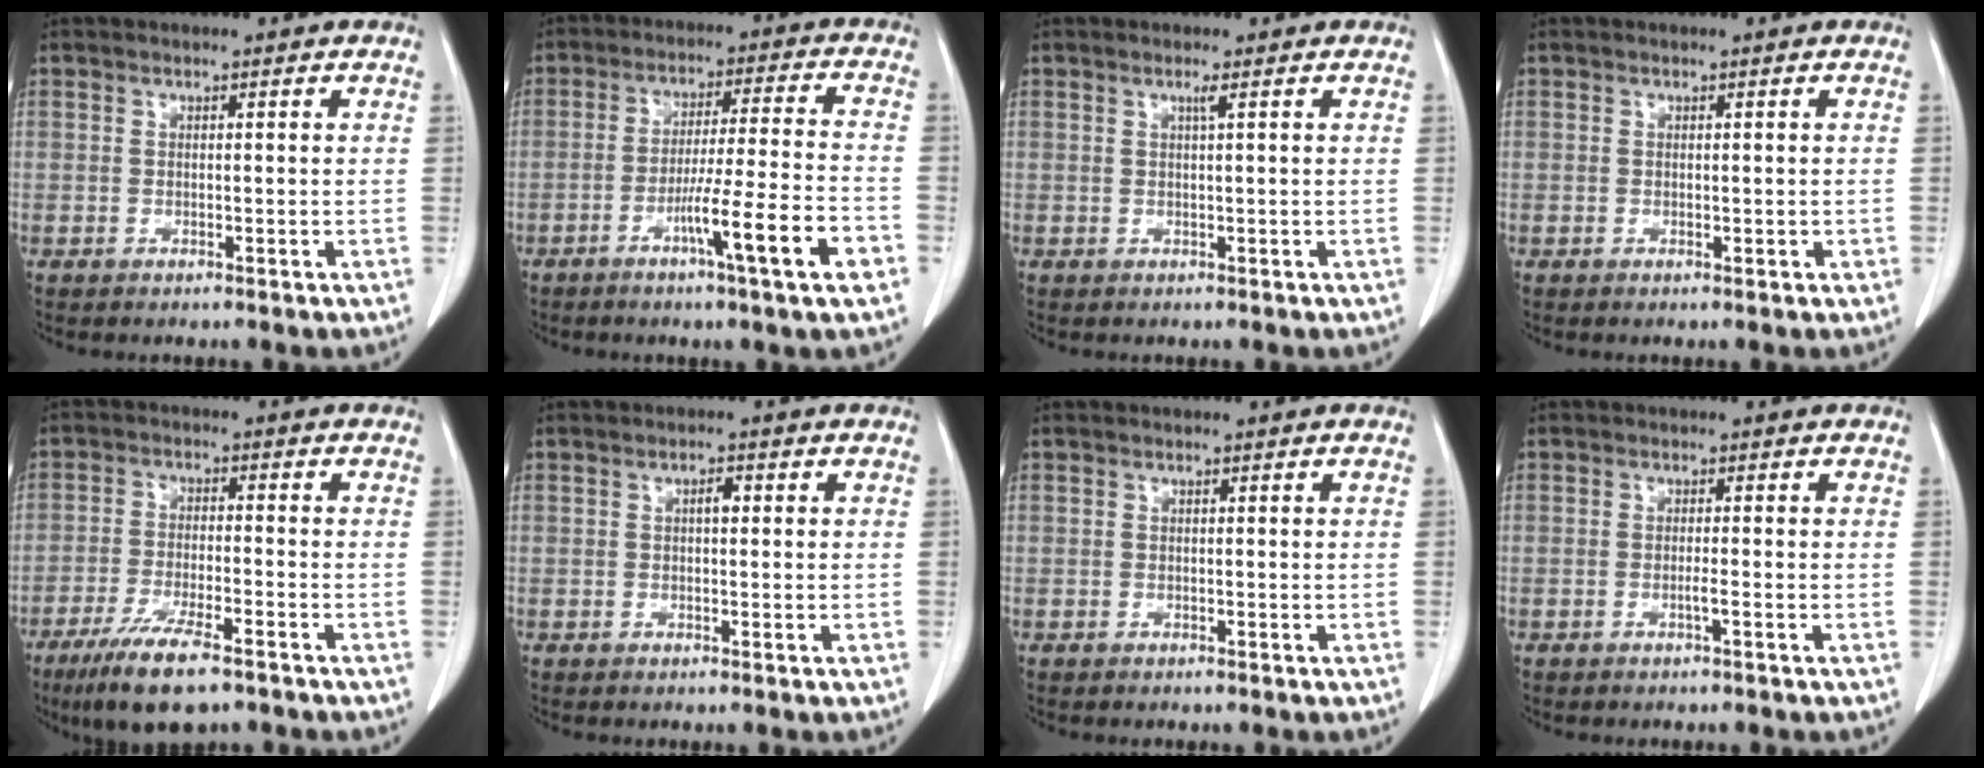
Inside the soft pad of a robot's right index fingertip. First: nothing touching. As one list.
[{"total": 11.7, "force": [-5.3, -0.8, 10.4], "torque": [-0.167, -0.008, -0.087]}, {"total": 0.9, "force": [0.4, -0.2, 0.8], "torque": [-0.022, -0.001, 0.012]}, {"total": 0.8, "force": [0.0, 0.6, 0.5], "torque": [-0.004, 0.001, 0.001]}, {"total": 9.7, "force": [-6.7, 1.6, 6.8], "torque": [-0.123, -0.021, -0.110]}, {"total": 1.5, "force": [0.3, 0.6, 1.4], "torque": [-0.023, 0.004, 0.005]}, {"total": 0.0}, {"total": 0.9, "force": [-0.4, -0.2, 0.8], "torque": [-0.014, 0.001, -0.008]}]